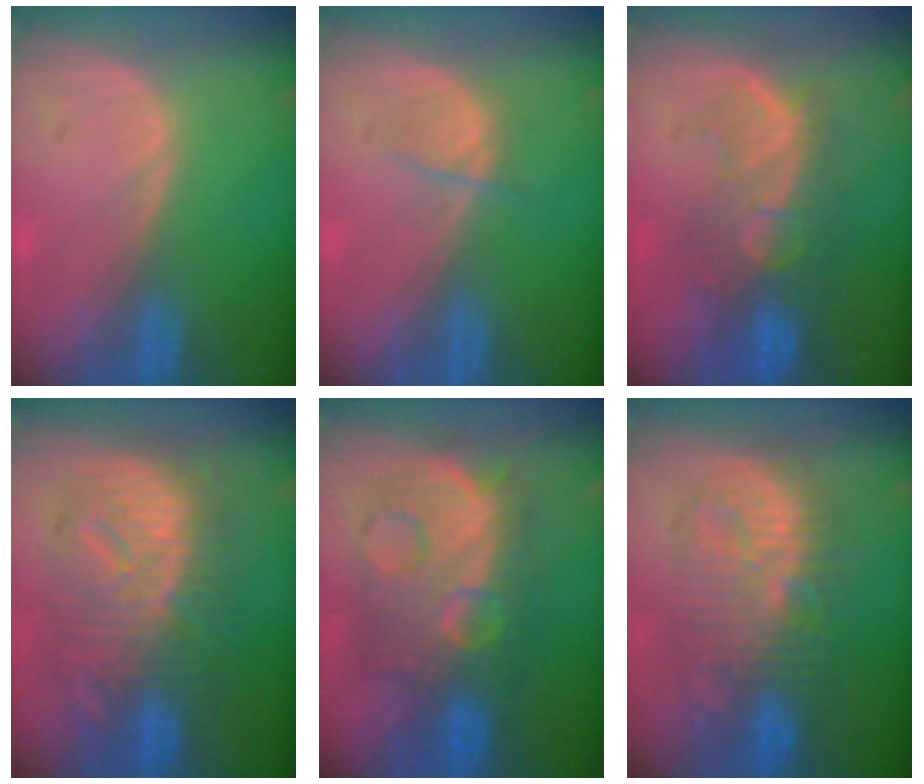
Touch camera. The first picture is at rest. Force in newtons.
{"total": 1.9, "press": 1.9, "slide": 0.4}
{"total": 9.9, "press": 8.6, "slide": 4.9}
{"total": 12.5, "press": 12.4, "slide": 1.2}
{"total": 12.3, "press": 12.2, "slide": 1.2}
{"total": 10.4, "press": 10.4, "slide": 0.4}